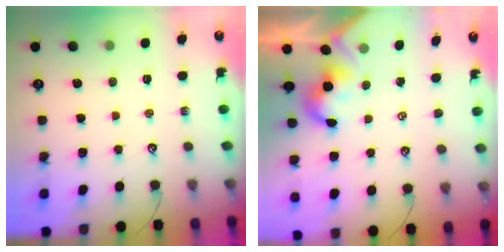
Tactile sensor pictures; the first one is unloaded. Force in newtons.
{"total": 2.1, "press": 2.0, "slide": 0.5}